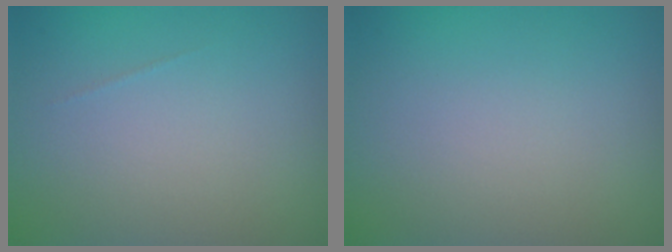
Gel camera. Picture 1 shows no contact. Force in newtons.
{"total": 0.0}